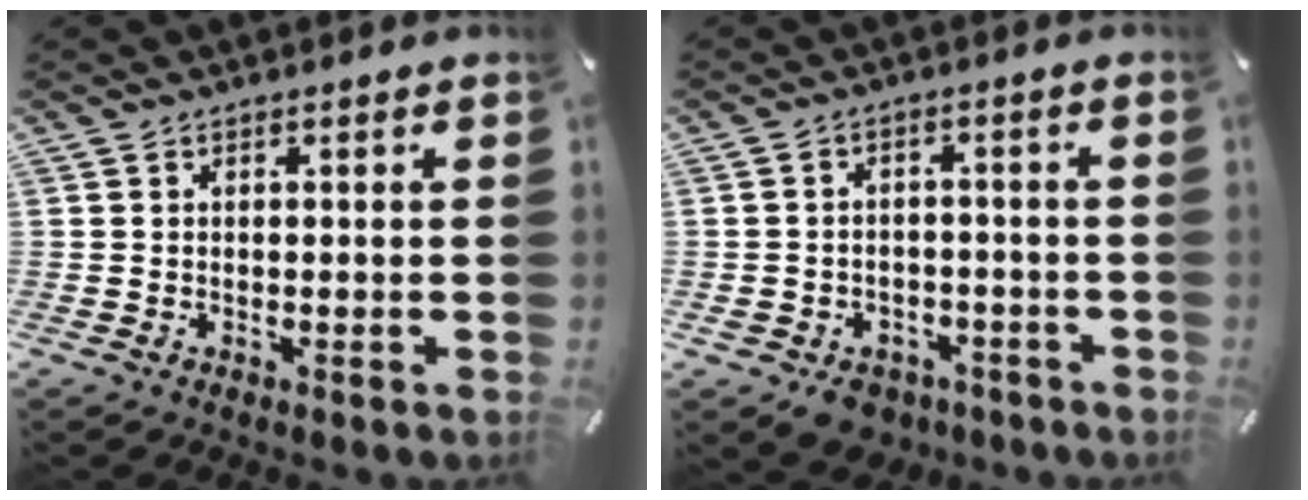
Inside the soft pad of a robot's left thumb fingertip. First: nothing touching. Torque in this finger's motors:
{"motor_torque": [0.60, 0.94, 0.22, 0.18, 0.07]}